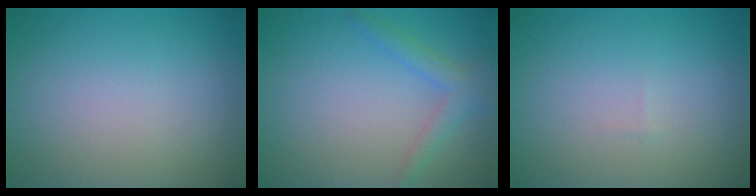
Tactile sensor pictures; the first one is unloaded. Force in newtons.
{"total": 2.2, "press": 2.2, "slide": 0.0}
{"total": 0.0}